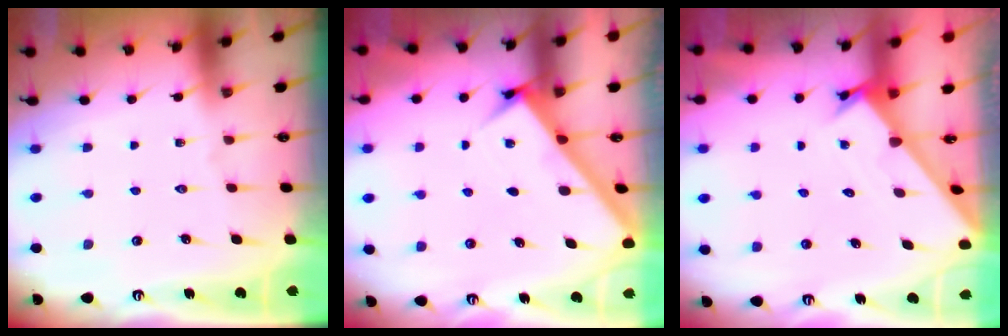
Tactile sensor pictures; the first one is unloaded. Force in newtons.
{"total": 2.9, "press": 2.8, "slide": 0.2}
{"total": 1.6, "press": 1.6, "slide": 0.1}